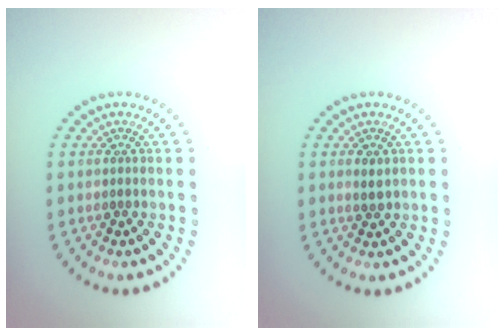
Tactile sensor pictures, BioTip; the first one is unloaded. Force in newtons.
{"total": 1.1, "press": 1.0, "slide": 0.4}